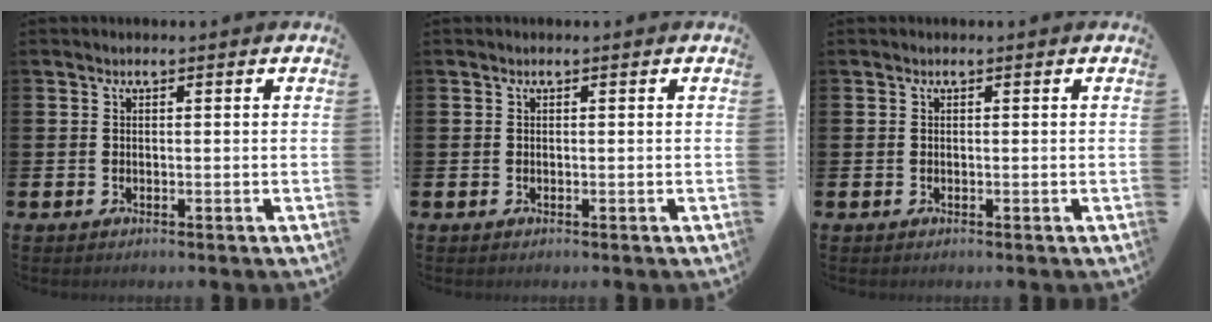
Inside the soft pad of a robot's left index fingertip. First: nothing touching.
{"total": 0.0}
{"total": 0.0}